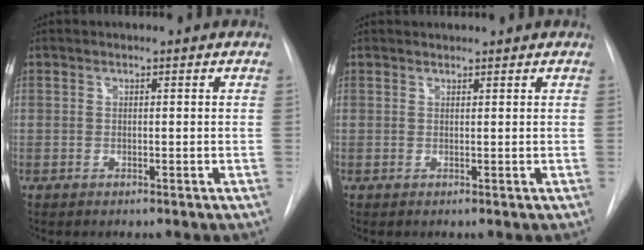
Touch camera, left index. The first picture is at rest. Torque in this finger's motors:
{"motor_torque": [-0.36, -0.77, 0.04, 0.01]}